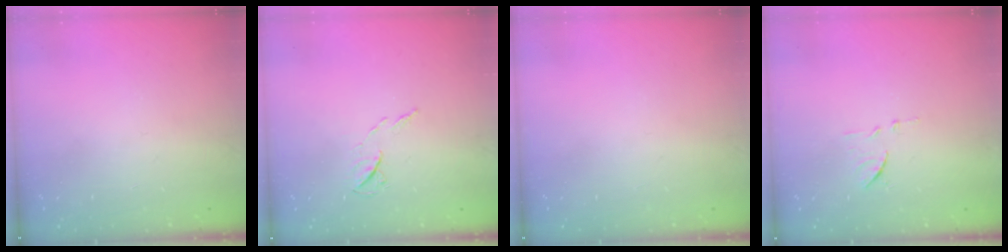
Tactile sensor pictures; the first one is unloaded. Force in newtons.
{"total": 6.1, "press": 5.9, "slide": 1.3}
{"total": 0.0}
{"total": 8.2, "press": 8.2, "slide": 0.2}